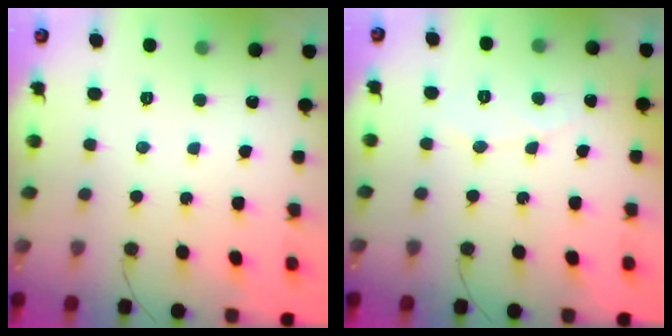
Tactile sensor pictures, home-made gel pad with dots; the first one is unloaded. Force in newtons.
{"total": 3.9, "press": 3.9, "slide": 0.2}